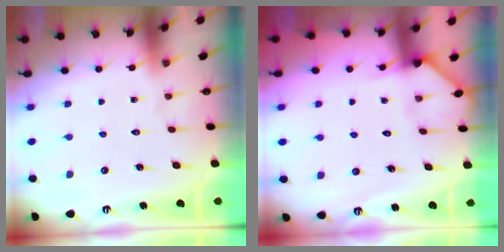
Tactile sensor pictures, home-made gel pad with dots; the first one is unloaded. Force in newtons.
{"total": 3.5, "press": 3.5, "slide": 0.3}